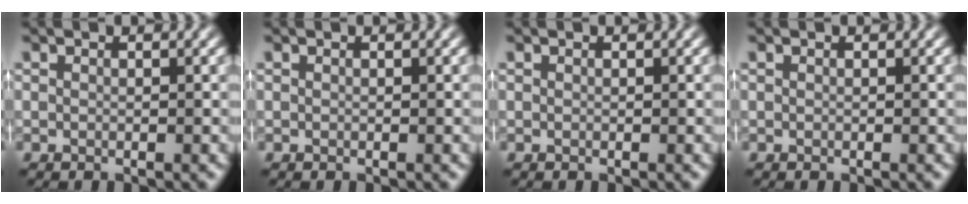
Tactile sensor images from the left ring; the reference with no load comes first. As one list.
[{"total": 0.0}, {"total": 0.0}, {"total": 0.0}]